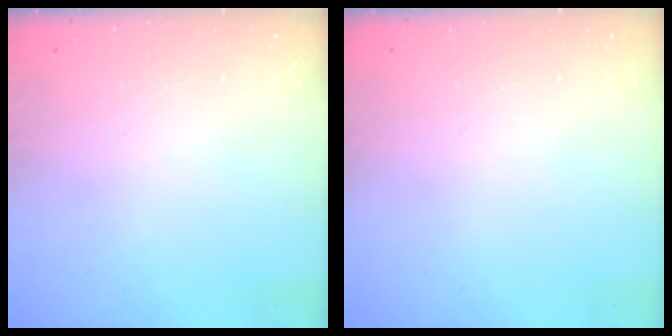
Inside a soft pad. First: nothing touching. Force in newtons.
{"total": 0.0}